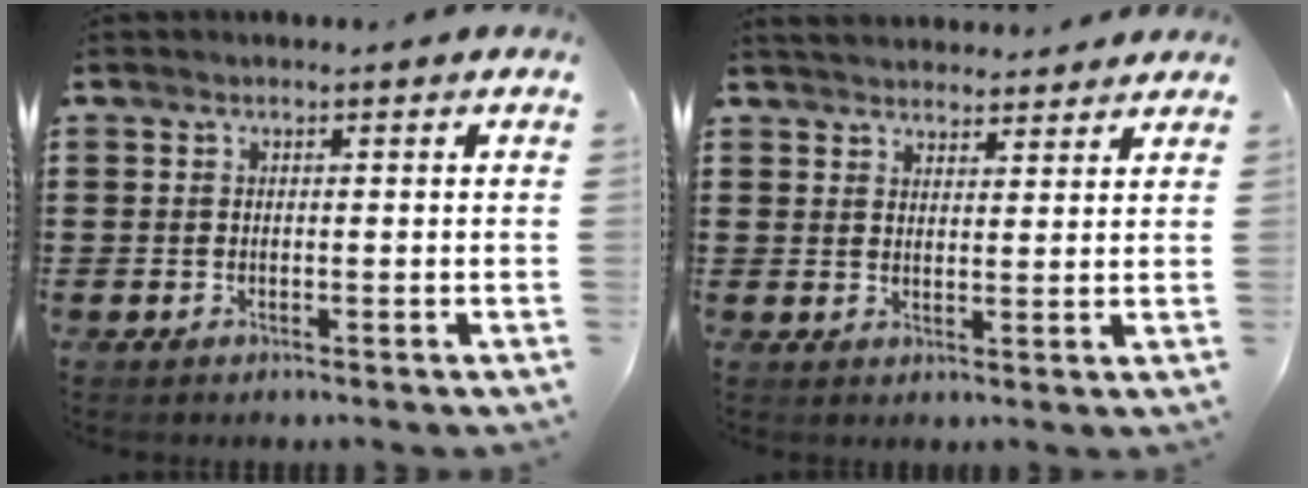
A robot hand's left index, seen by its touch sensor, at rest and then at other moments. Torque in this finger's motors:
{"motor_torque": [1.30, -0.84, 0.32, 0.10]}